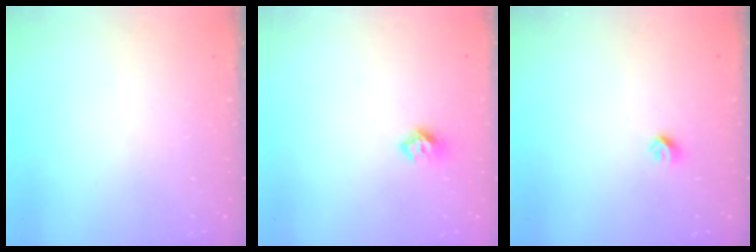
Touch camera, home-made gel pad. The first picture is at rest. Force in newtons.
{"total": 7.3, "press": 7.3, "slide": 0.6}
{"total": 5.7, "press": 5.6, "slide": 0.8}